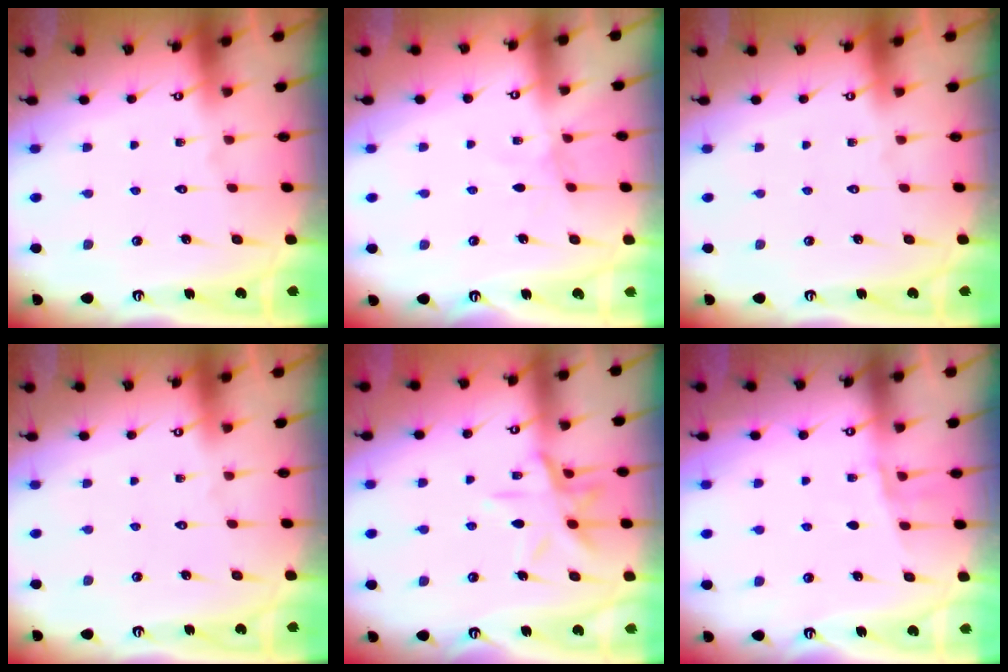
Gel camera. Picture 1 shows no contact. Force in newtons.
{"total": 2.3, "press": 2.3, "slide": 0.4}
{"total": 0.0}
{"total": 0.0}
{"total": 11.9, "press": 11.8, "slide": 0.8}
{"total": 3.9, "press": 3.7, "slide": 1.3}